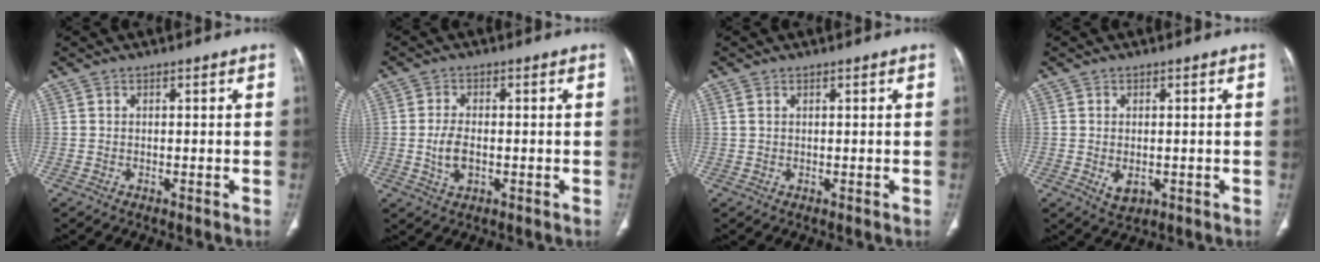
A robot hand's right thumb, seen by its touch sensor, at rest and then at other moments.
{"total": 4.1, "force": [-0.5, 2.3, 3.4], "torque": [-0.068, 0.000, -0.008]}
{"total": 1.0, "force": [0.5, 0.6, 0.7], "torque": [-0.020, 0.010, 0.016]}
{"total": 3.2, "force": [-0.6, 2.1, 2.3], "torque": [-0.034, -0.005, 0.001]}